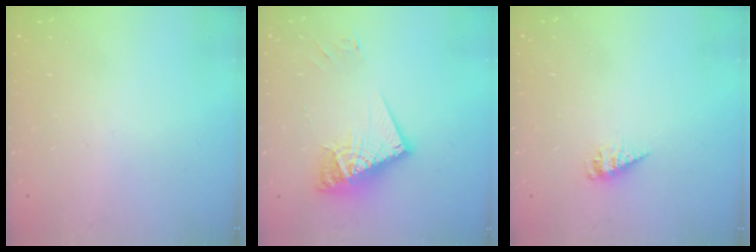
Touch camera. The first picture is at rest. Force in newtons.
{"total": 15.6, "press": 15.5, "slide": 1.8}
{"total": 4.0, "press": 3.9, "slide": 0.3}